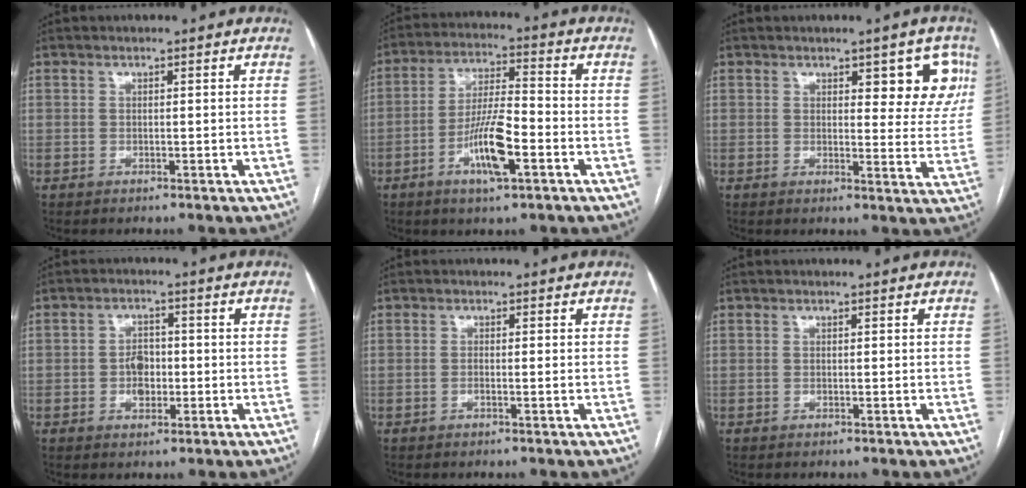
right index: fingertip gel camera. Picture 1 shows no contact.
{"total": 9.9, "force": [-3.9, 1.8, 8.9], "torque": [-0.170, 0.000, -0.070]}
{"total": 7.7, "force": [3.5, 3.2, 6.0], "torque": [-0.051, 0.006, 0.040]}
{"total": 3.8, "force": [-0.7, 2.6, 2.7], "torque": [-0.046, 0.006, -0.012]}
{"total": 1.0, "force": [-0.3, 0.0, 0.9], "torque": [-0.016, 0.001, -0.005]}
{"total": 0.0}